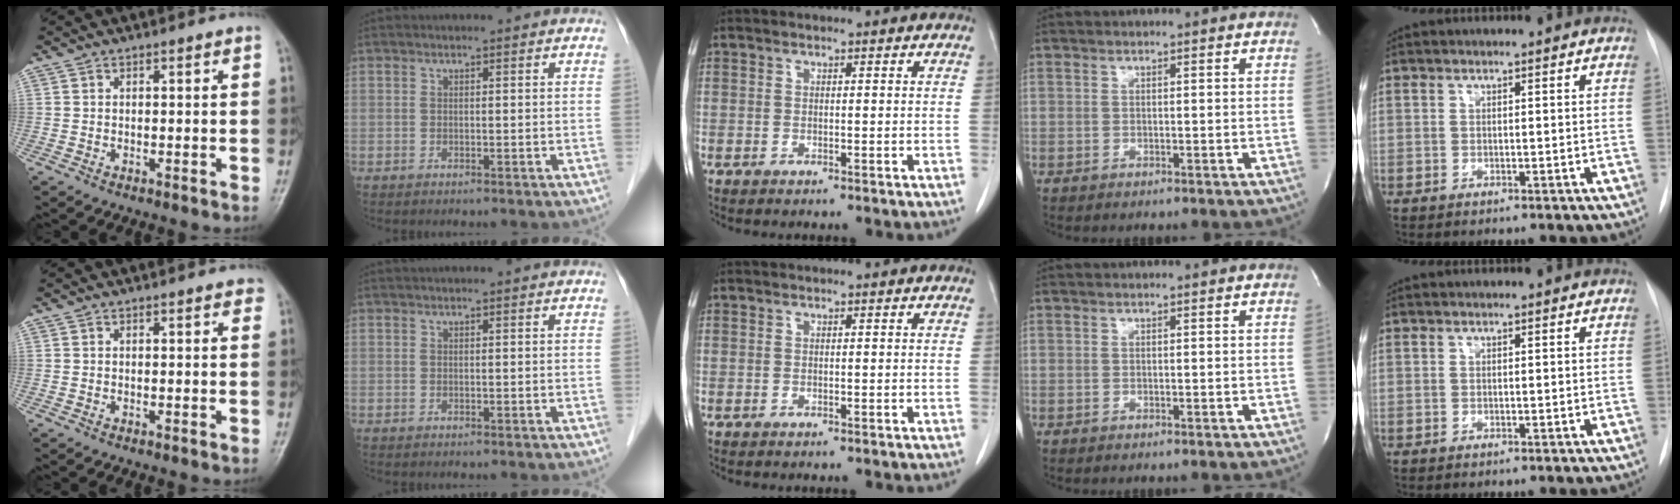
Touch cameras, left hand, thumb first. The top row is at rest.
{"thumb": {"total": 1.4, "force": [1.0, 0.7, 0.7], "torque": [0.001, 0.000, 0.007]}, "index": {"total": 1.5, "force": [1.5, -0.1, 0.5], "torque": [-0.009, 0.019, 0.022]}}